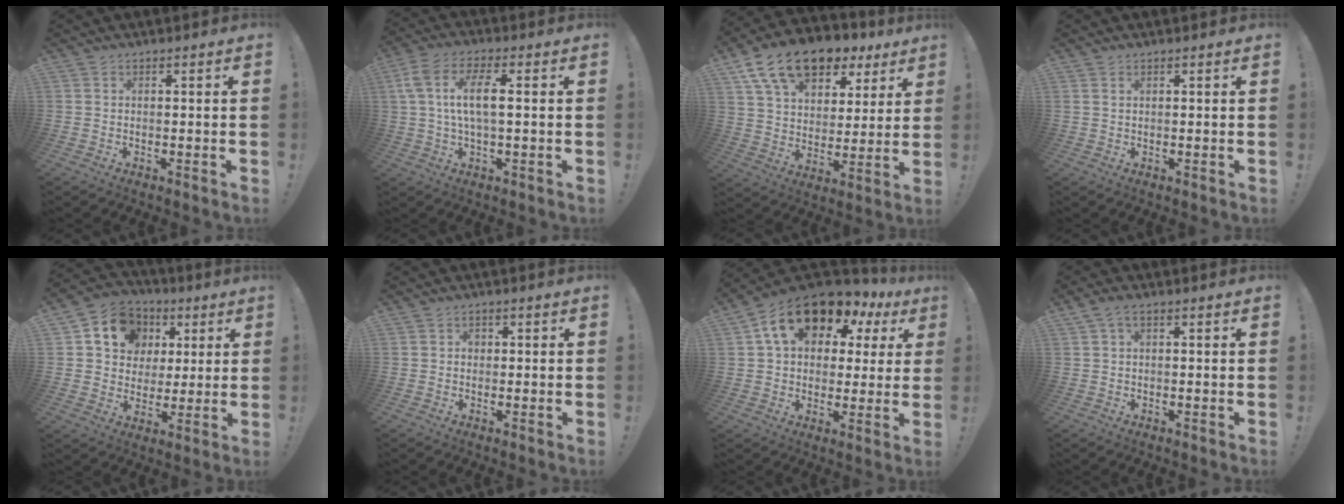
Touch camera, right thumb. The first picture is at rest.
{"total": 10.5, "force": [1.1, 4.0, 9.6], "torque": [-0.190, 0.002, 0.018]}
{"total": 17.1, "force": [10.9, 9.7, 8.9], "torque": [-0.147, -0.065, 0.198]}
{"total": 2.7, "force": [1.2, 1.1, 2.1], "torque": [-0.034, -0.002, 0.020]}
{"total": 13.2, "force": [4.9, 11.1, 5.1], "torque": [-0.075, -0.018, 0.102]}
{"total": 1.2, "force": [-0.1, 1.1, 0.5], "torque": [-0.006, 0.004, -0.004]}
{"total": 16.7, "force": [8.8, 10.4, 9.7], "torque": [-0.156, -0.045, 0.160]}
{"total": 2.5, "force": [0.8, 1.2, 2.0], "torque": [-0.043, 0.004, 0.017]}